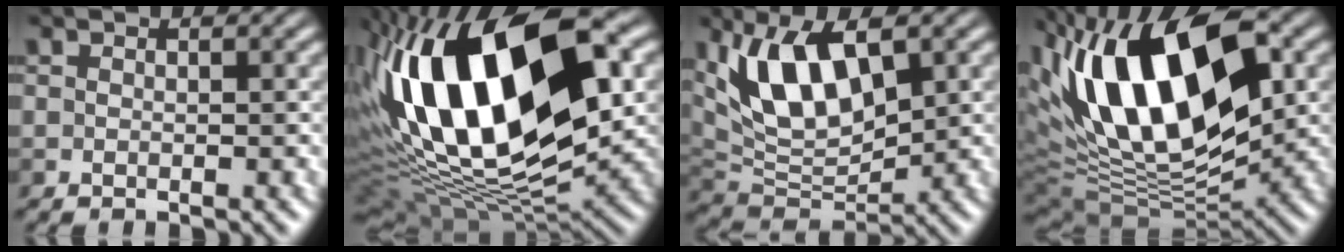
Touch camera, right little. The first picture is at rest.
{"total": 17.9, "force": [1.0, 8.3, 15.8], "torque": [-0.292, 0.014, 0.006]}
{"total": 8.5, "force": [2.2, 4.1, 7.1], "torque": [-0.140, 0.002, 0.035]}
{"total": 14.5, "force": [2.3, 6.4, 12.8], "torque": [-0.214, 0.019, 0.021]}